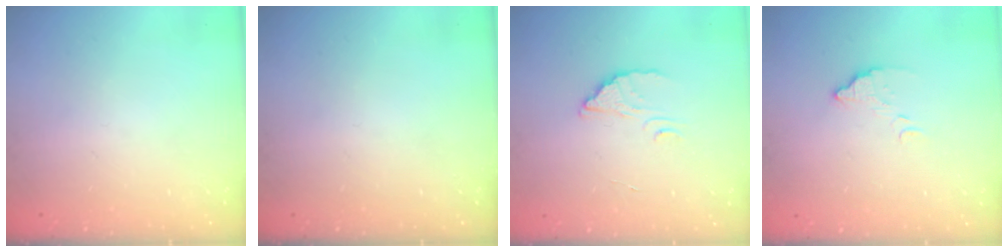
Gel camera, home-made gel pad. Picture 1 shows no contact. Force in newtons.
{"total": 0.0}
{"total": 2.4, "press": 2.4, "slide": 0.1}
{"total": 4.8, "press": 4.8, "slide": 0.3}